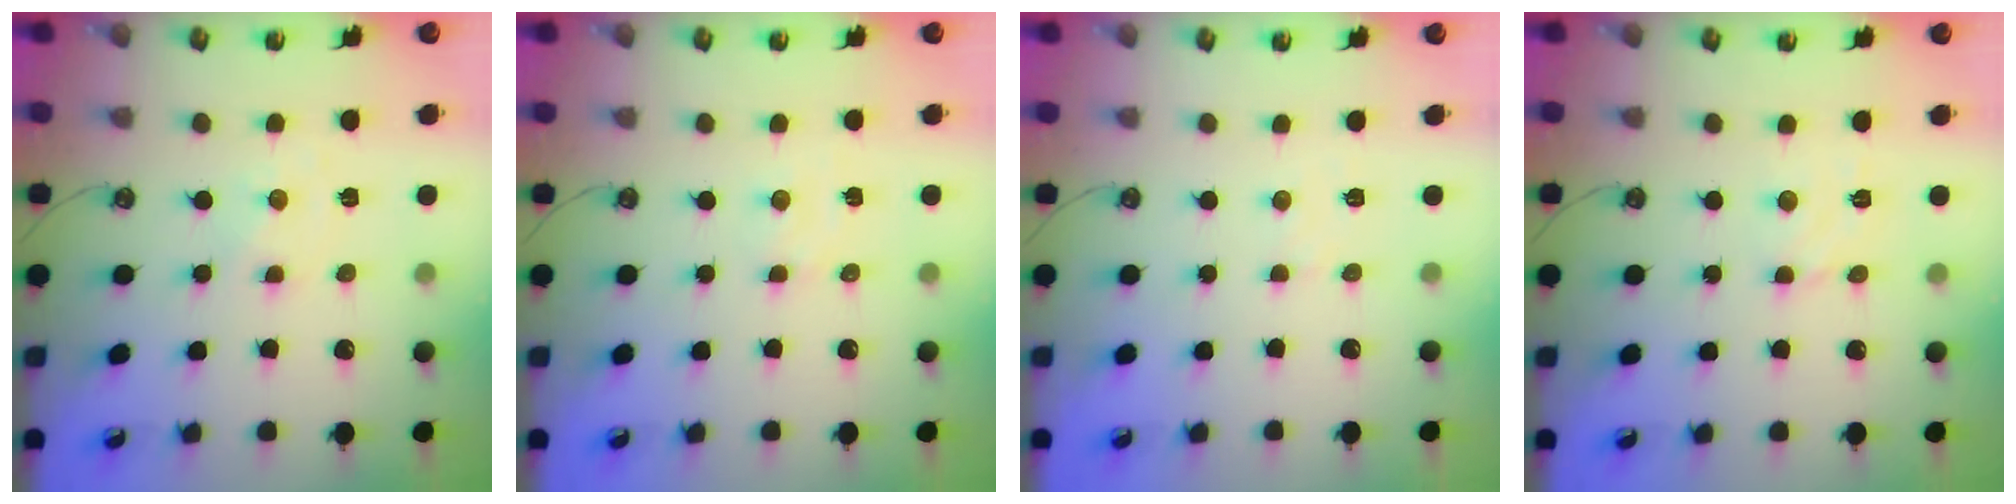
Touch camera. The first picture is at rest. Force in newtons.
{"total": 2.6, "press": 2.6, "slide": 0.4}
{"total": 1.9, "press": 1.9, "slide": 0.3}
{"total": 3.2, "press": 3.2, "slide": 0.2}